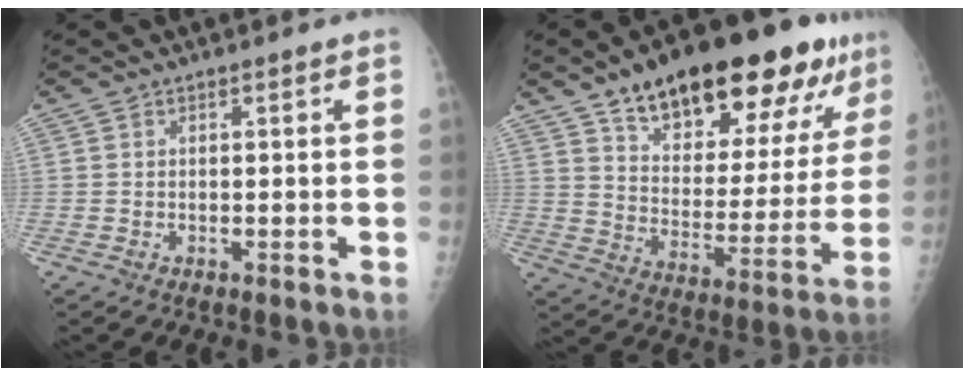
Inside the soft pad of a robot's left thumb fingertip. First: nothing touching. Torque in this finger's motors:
{"motor_torque": [0.72, 0.68, 1.47, -1.30, 0.32]}